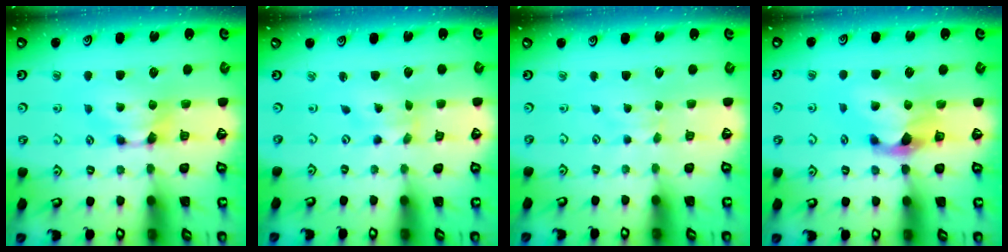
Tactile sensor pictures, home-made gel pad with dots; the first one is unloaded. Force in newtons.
{"total": 2.4, "press": 2.2, "slide": 1.0}
{"total": 3.4, "press": 3.4, "slide": 0.4}
{"total": 3.6, "press": 3.4, "slide": 1.0}